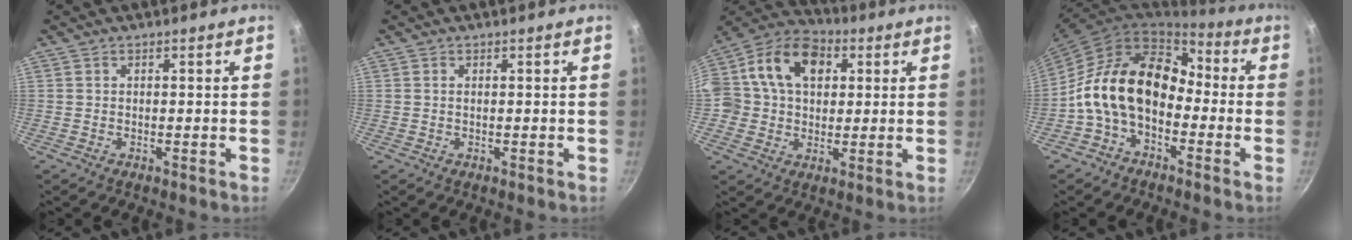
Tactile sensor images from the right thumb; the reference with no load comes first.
{"total": 0.5, "force": [0.2, 0.2, 0.5], "torque": [-0.010, 0.000, 0.003]}
{"total": 16.6, "force": [4.1, 12.5, 10.2], "torque": [-0.164, 0.025, 0.052]}
{"total": 16.4, "force": [-2.8, 11.3, 11.5], "torque": [-0.177, 0.058, -0.068]}